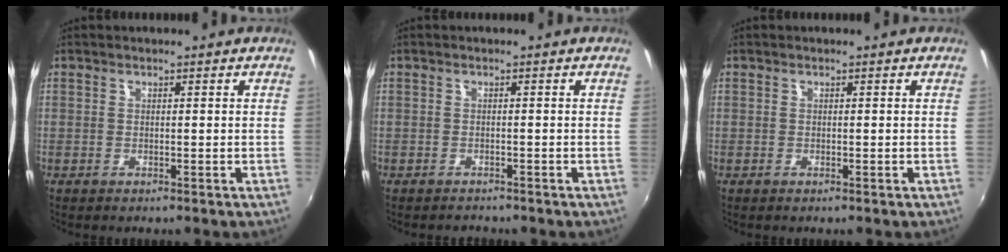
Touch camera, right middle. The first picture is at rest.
{"total": 1.4, "force": [-1.3, 0.5, -0.2], "torque": [-0.003, -0.002, -0.019]}
{"total": 0.0}